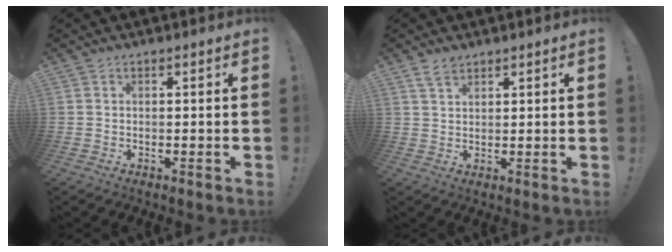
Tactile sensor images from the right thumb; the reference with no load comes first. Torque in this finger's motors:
{"motor_torque": [0.62, 0.54, 0.50, -0.04, 0.04]}